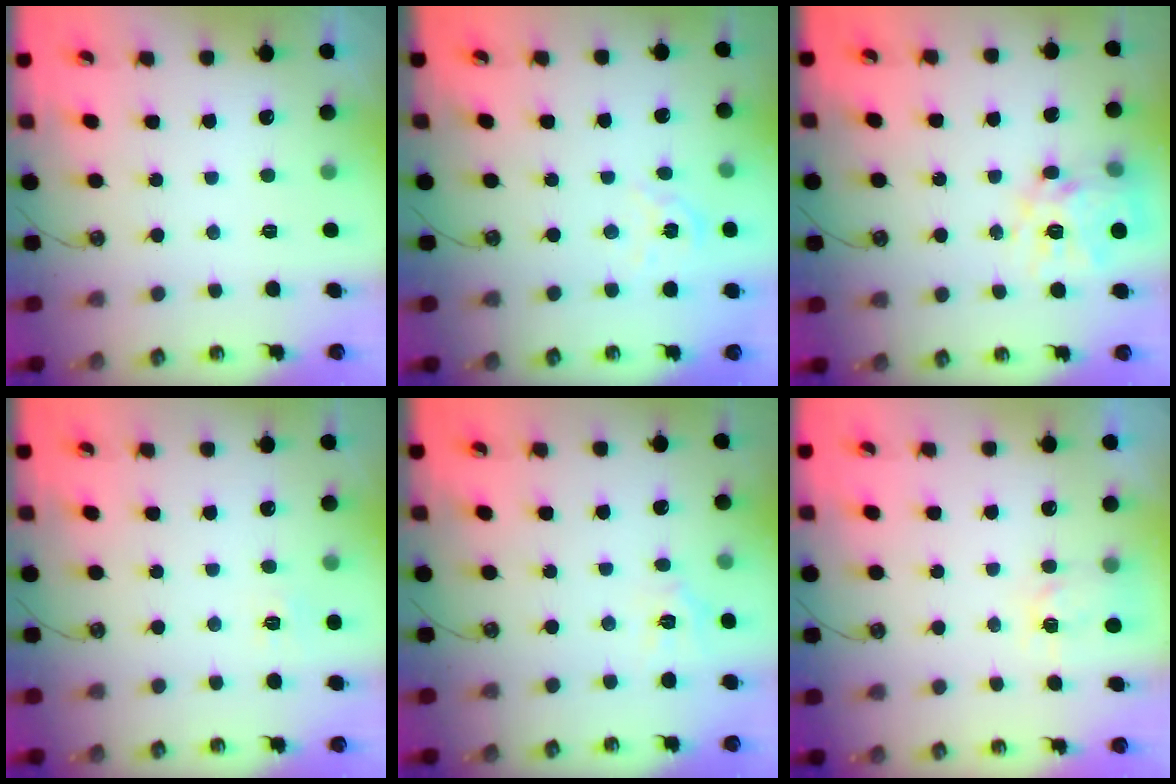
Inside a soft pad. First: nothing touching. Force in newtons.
{"total": 3.0, "press": 3.0, "slide": 0.3}
{"total": 14.1, "press": 14.1, "slide": 1.2}
{"total": 5.0, "press": 4.9, "slide": 0.6}
{"total": 4.2, "press": 4.2, "slide": 0.3}
{"total": 5.3, "press": 5.2, "slide": 0.5}